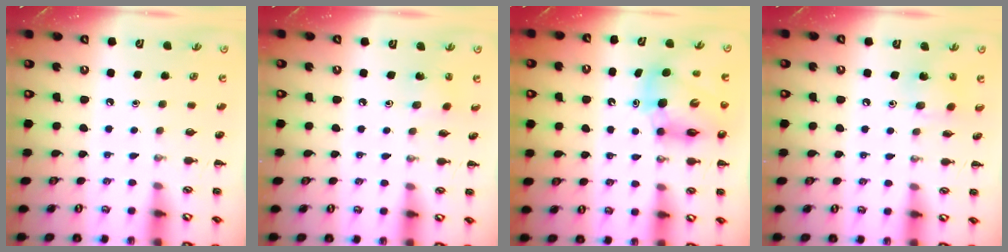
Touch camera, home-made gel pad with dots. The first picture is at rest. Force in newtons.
{"total": 1.9, "press": 1.8, "slide": 0.7}
{"total": 10.5, "press": 10.0, "slide": 3.1}
{"total": 3.5, "press": 3.4, "slide": 0.6}